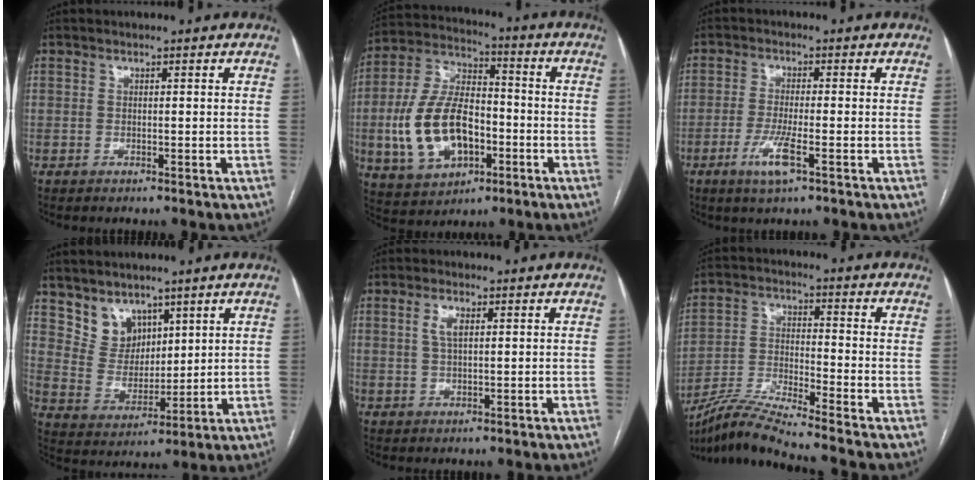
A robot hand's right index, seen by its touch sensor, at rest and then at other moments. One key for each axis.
{"total": 15.5, "fx": -3.6, "fy": 8.6, "fz": 12.4, "tx": -0.267, "ty": 0.015, "tz": -0.057}
{"total": 5.3, "fx": -2.4, "fy": 0.4, "fz": 4.7, "tx": -0.098, "ty": -0.011, "tz": -0.046}
{"total": 6.9, "fx": 4.8, "fy": 4.7, "fz": 1.4, "tx": -0.033, "ty": 0.010, "tz": 0.105}
{"total": 2.7, "fx": 0.9, "fy": 0.9, "fz": 2.4, "tx": -0.052, "ty": 0.004, "tz": 0.019}
{"total": 10.6, "fx": -9.5, "fy": -2.1, "fz": 4.1, "tx": -0.082, "ty": -0.015, "tz": -0.181}